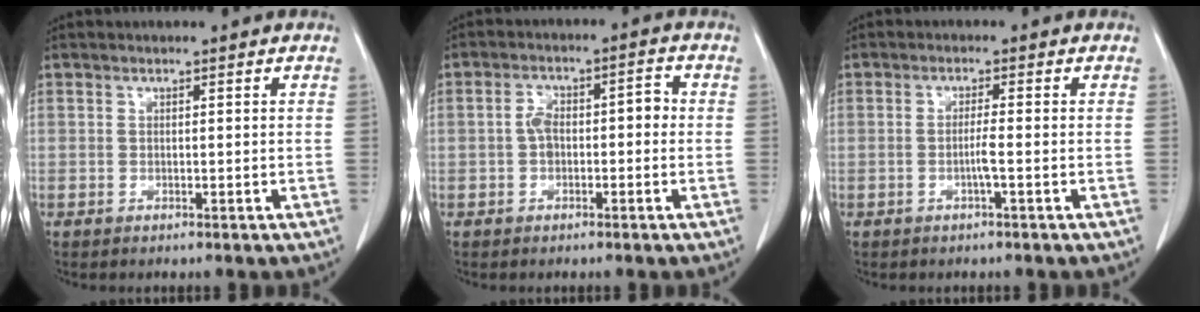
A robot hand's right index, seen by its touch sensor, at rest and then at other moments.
{"total": 5.2, "force": [-0.5, 2.7, 4.4], "torque": [-0.080, 0.035, -0.010]}
{"total": 2.0, "force": [-0.6, -0.3, 1.9], "torque": [-0.036, -0.001, -0.013]}